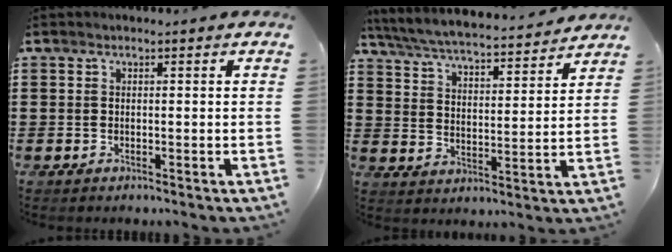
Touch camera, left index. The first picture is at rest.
{"total": 5.5, "force": [5.3, 0.0, 1.6], "torque": [-0.055, -0.039, 0.086]}